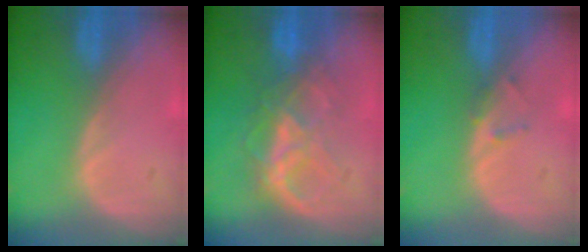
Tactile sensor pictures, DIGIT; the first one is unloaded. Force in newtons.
{"total": 6.5, "press": 6.5, "slide": 0.3}
{"total": 1.3, "press": 1.1, "slide": 0.8}